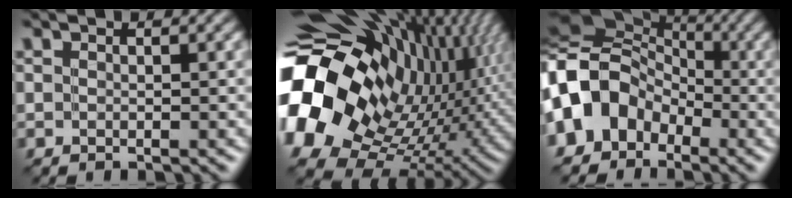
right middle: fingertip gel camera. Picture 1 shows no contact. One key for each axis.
{"total": 19.7, "fx": 1.6, "fy": 13.9, "fz": 13.8, "tx": -0.290, "ty": -0.042, "tz": 0.050}
{"total": 11.6, "fx": -3.4, "fy": 9.5, "fz": 5.8, "tx": -0.111, "ty": -0.011, "tz": -0.098}